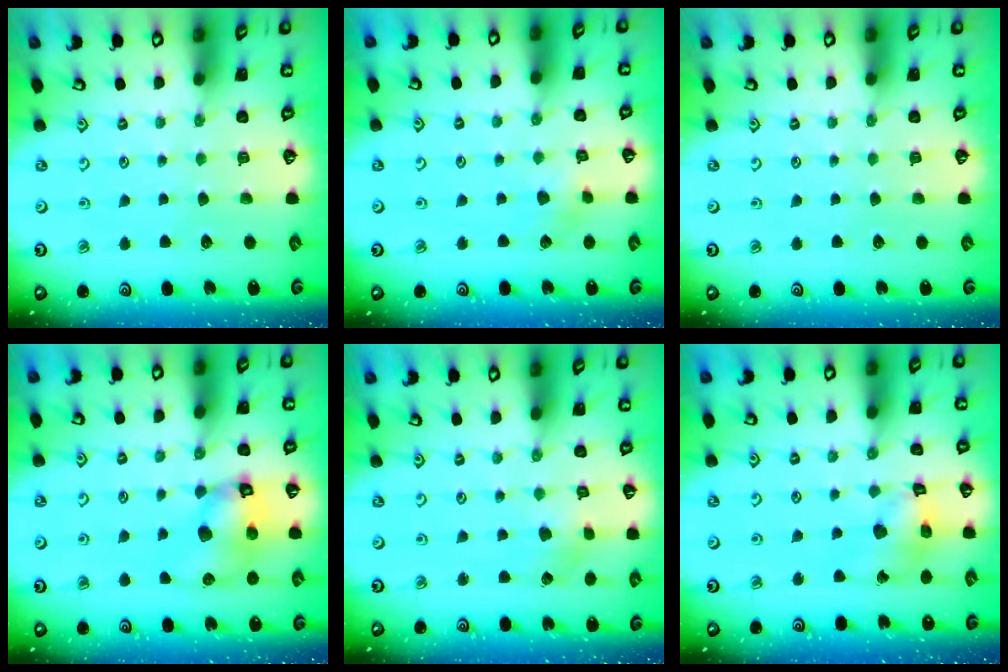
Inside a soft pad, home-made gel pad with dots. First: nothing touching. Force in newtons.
{"total": 3.7, "press": 3.6, "slide": 0.5}
{"total": 0.0}
{"total": 10.7, "press": 10.6, "slide": 1.4}
{"total": 3.0, "press": 3.0, "slide": 0.4}
{"total": 11.9, "press": 11.8, "slide": 1.3}